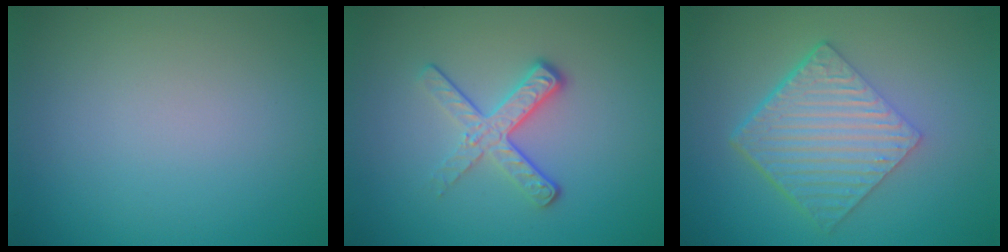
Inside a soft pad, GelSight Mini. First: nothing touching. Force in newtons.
{"total": 3.5, "press": 2.4, "slide": 2.5}
{"total": 6.3, "press": 4.3, "slide": 4.6}